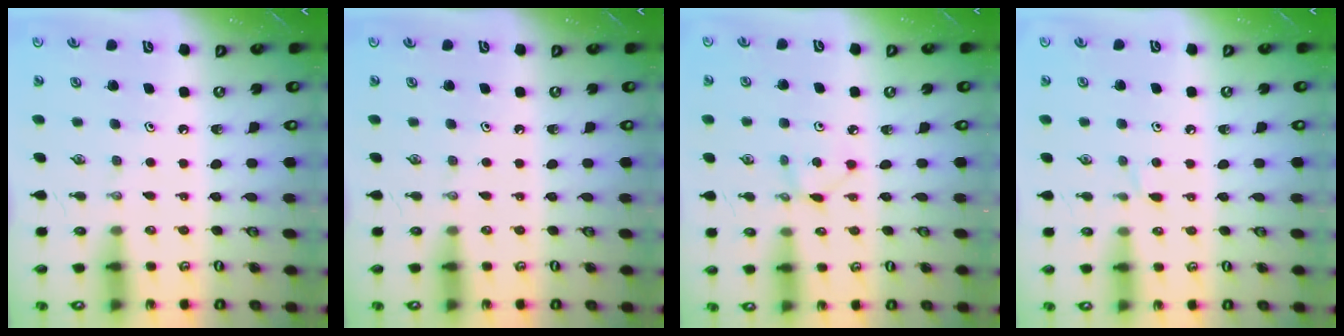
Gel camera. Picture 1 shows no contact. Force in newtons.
{"total": 0.0}
{"total": 2.4, "press": 2.4, "slide": 0.2}
{"total": 2.9, "press": 2.8, "slide": 0.5}